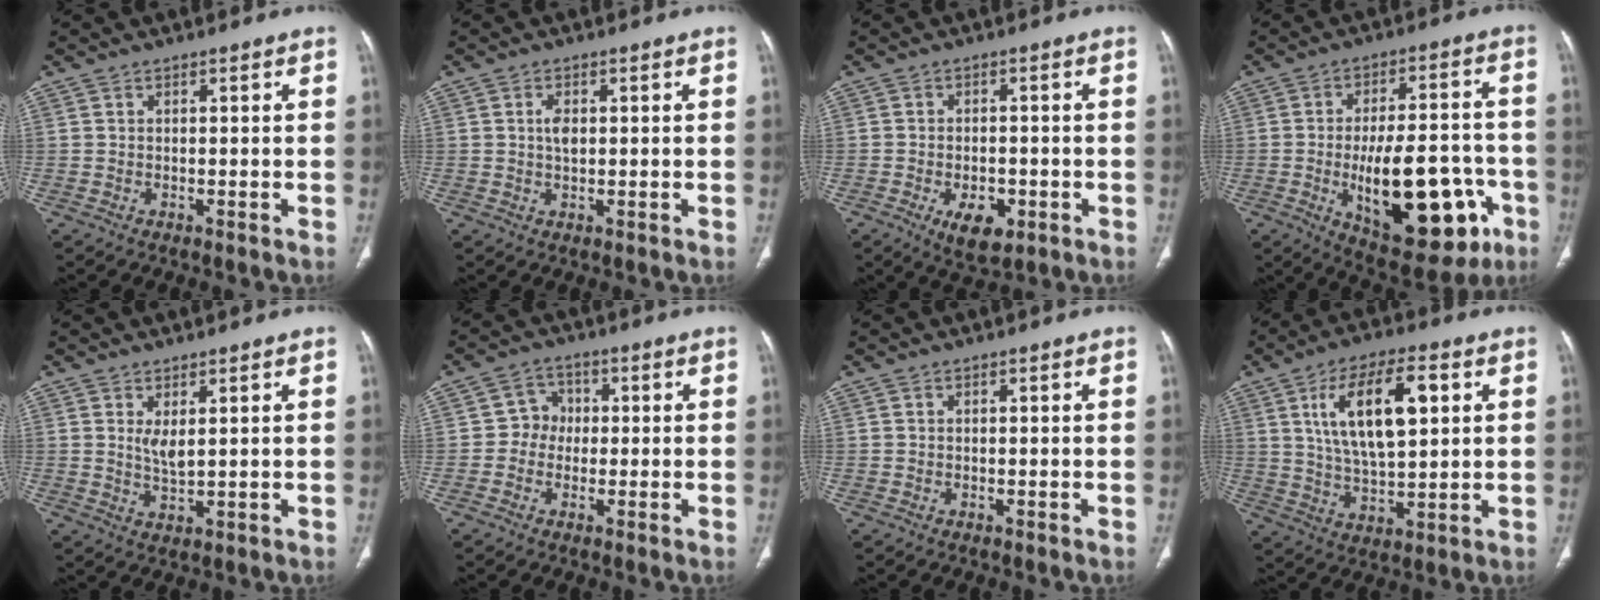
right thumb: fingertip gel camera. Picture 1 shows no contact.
{"total": 2.5, "force": [0.4, 1.4, 2.0], "torque": [-0.035, 0.000, 0.004]}
{"total": 6.8, "force": [-2.7, 3.7, 5.0], "torque": [-0.072, 0.004, -0.033]}
{"total": 22.9, "force": [-6.7, 10.4, 19.3], "torque": [-0.255, 0.025, -0.076]}
{"total": 3.3, "force": [1.2, 1.1, 2.8], "torque": [-0.055, -0.017, 0.030]}
{"total": 4.6, "force": [-0.3, 4.2, 1.7], "torque": [0.003, 0.013, -0.016]}
{"total": 0.0}
{"total": 15.4, "force": [4.5, 6.6, 13.1], "torque": [-0.218, -0.003, 0.082]}